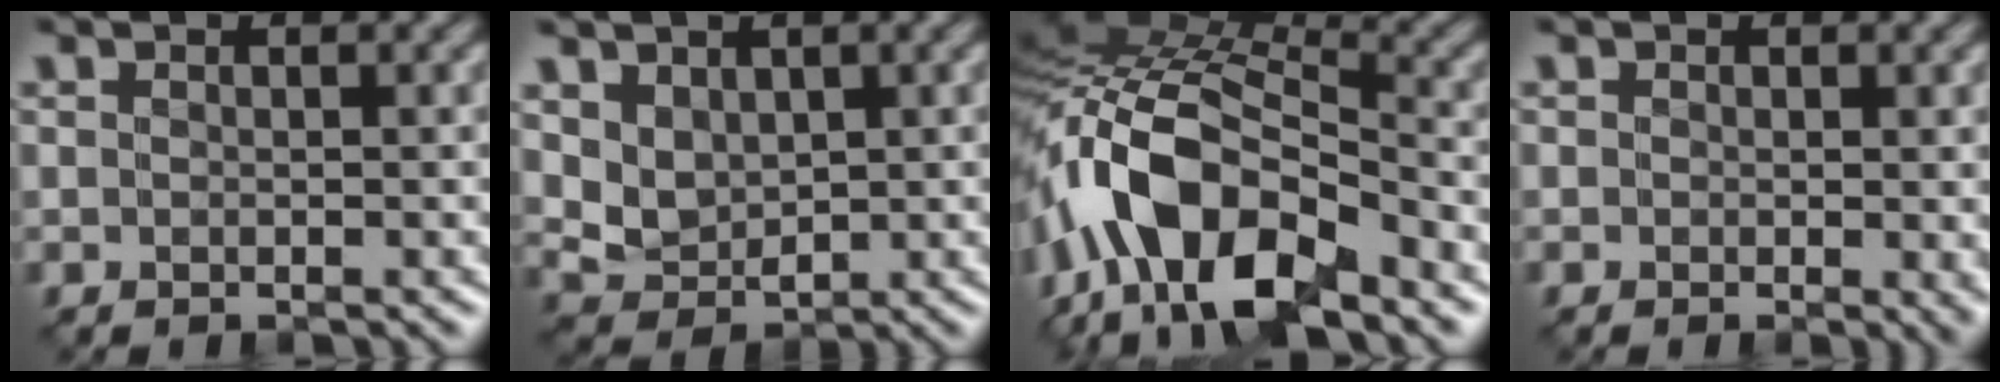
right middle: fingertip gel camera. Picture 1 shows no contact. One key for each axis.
{"total": 3.4, "fx": 1.3, "fy": 2.6, "fz": 1.8, "tx": -0.047, "ty": -0.012, "tz": 0.029}
{"total": 14.0, "fx": -5.7, "fy": 7.5, "fz": 10.5, "tx": -0.211, "ty": 0.014, "tz": -0.115}
{"total": 1.3, "fx": 0.0, "fy": 0.3, "fz": 1.3, "tx": -0.010, "ty": -0.010, "tz": -0.002}